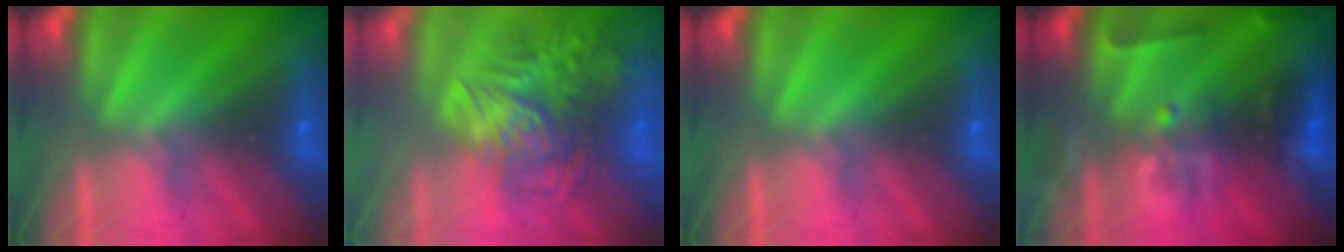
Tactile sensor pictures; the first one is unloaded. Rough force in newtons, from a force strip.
{"total": 5.5}
{"total": 0.0}
{"total": 2.9}